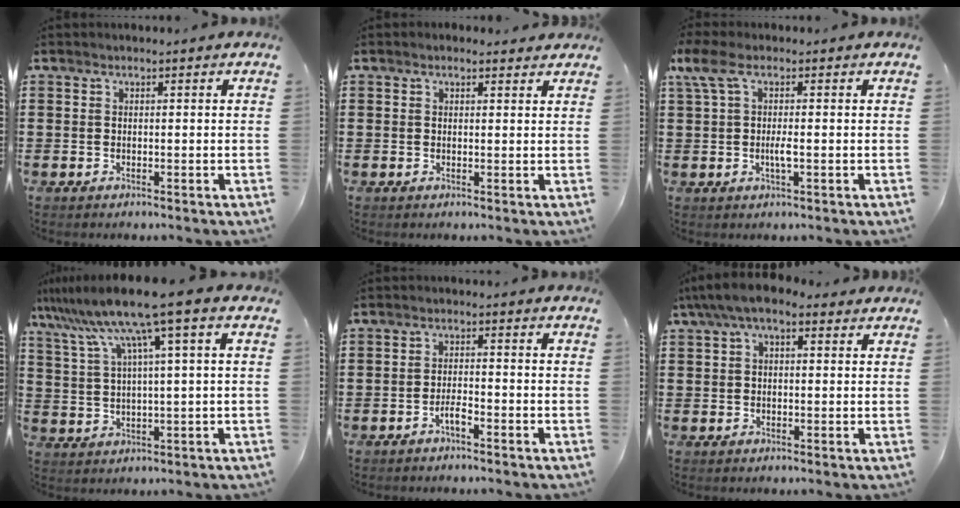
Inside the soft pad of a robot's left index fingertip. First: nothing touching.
{"total": 0.9, "force": [0.8, 0.4, 0.3], "torque": [-0.008, 0.003, 0.015]}
{"total": 4.4, "force": [-0.1, 1.0, 4.2], "torque": [-0.094, -0.001, -0.010]}
{"total": 9.9, "force": [5.8, -0.2, 8.0], "torque": [-0.186, -0.024, 0.092]}
{"total": 2.3, "force": [-1.5, 0.4, 1.7], "torque": [-0.031, 0.003, -0.028]}
{"total": 5.2, "force": [2.9, 2.1, 3.7], "torque": [-0.079, 0.006, 0.050]}